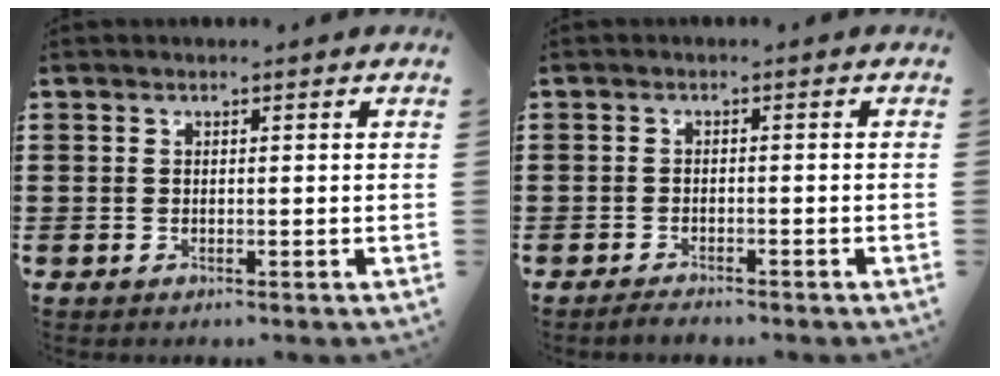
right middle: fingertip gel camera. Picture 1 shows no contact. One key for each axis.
{"total": 1.4, "fx": -1.3, "fy": 0.1, "fz": 0.3, "tx": -0.010, "ty": -0.001, "tz": -0.025}